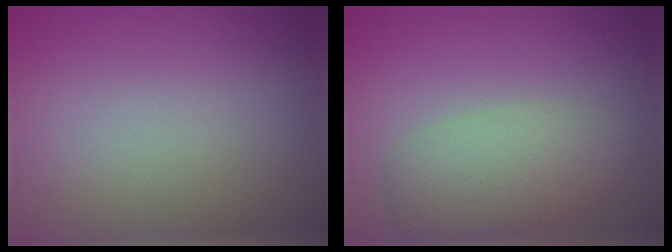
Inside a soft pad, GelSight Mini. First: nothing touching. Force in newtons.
{"total": 4.8, "press": 4.8, "slide": 0.2}